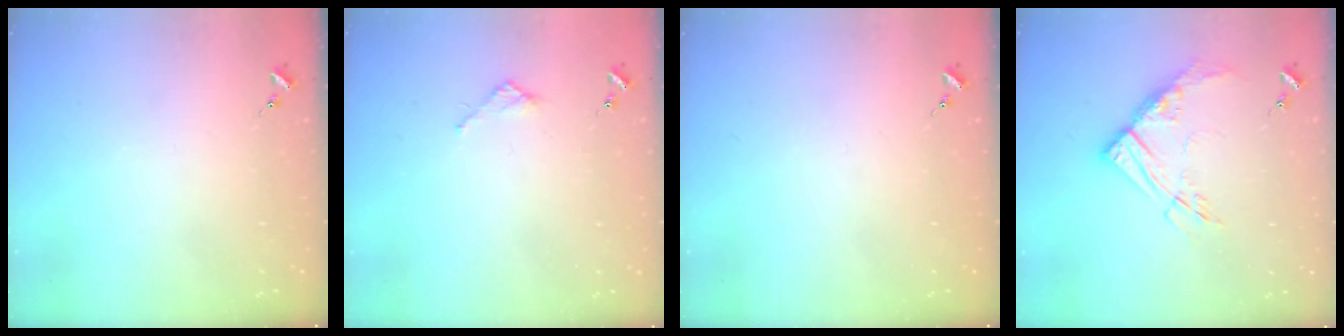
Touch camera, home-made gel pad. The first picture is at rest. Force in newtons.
{"total": 2.7, "press": 2.7, "slide": 0.2}
{"total": 0.0}
{"total": 12.7, "press": 12.6, "slide": 1.3}